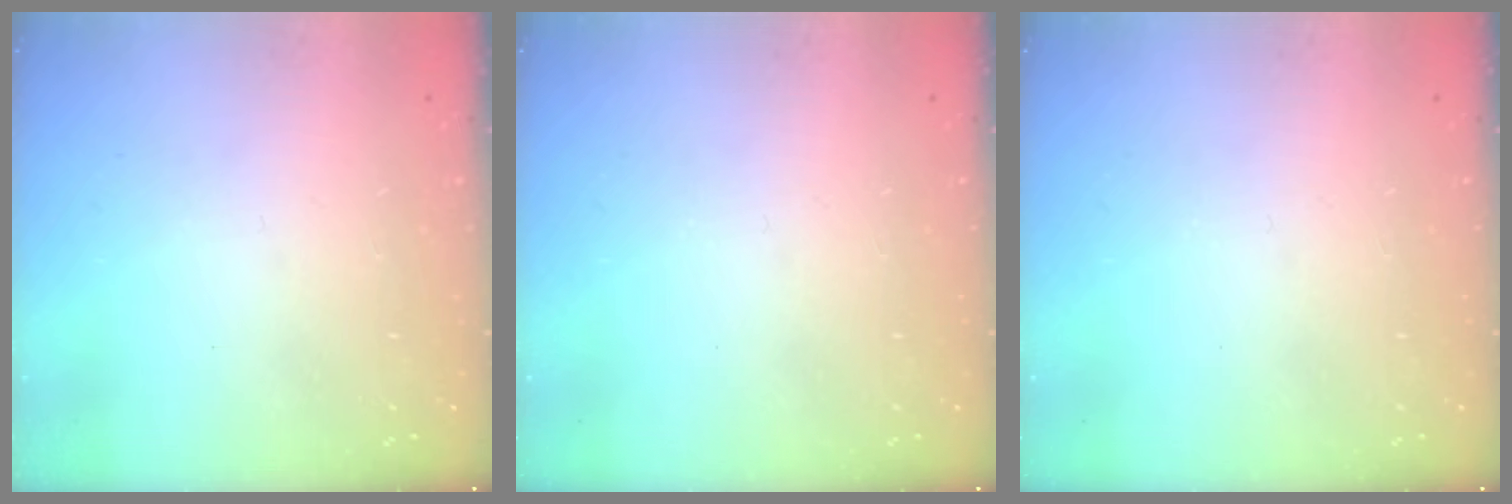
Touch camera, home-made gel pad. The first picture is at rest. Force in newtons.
{"total": 0.0}
{"total": 0.0}